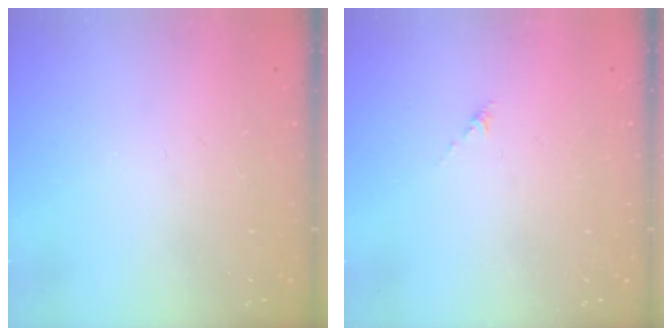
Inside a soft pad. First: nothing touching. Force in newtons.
{"total": 0.0}